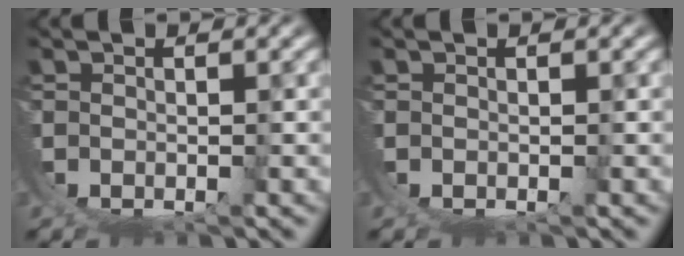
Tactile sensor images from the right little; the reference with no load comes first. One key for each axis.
{"total": 0.0}